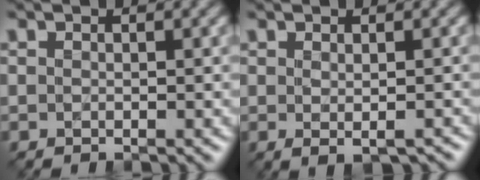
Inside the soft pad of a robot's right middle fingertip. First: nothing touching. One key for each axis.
{"total": 1.8, "fx": -0.1, "fy": 0.5, "fz": 1.8, "tx": -0.028, "ty": -0.001, "tz": 0.004}